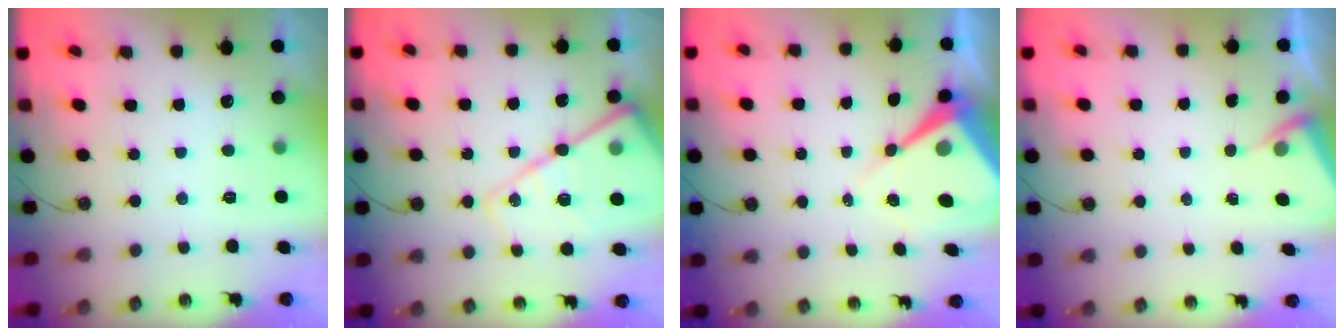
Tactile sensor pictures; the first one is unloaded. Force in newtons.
{"total": 20.1, "press": 20.0, "slide": 1.9}
{"total": 11.5, "press": 11.4, "slide": 1.0}
{"total": 2.9, "press": 2.9, "slide": 0.4}